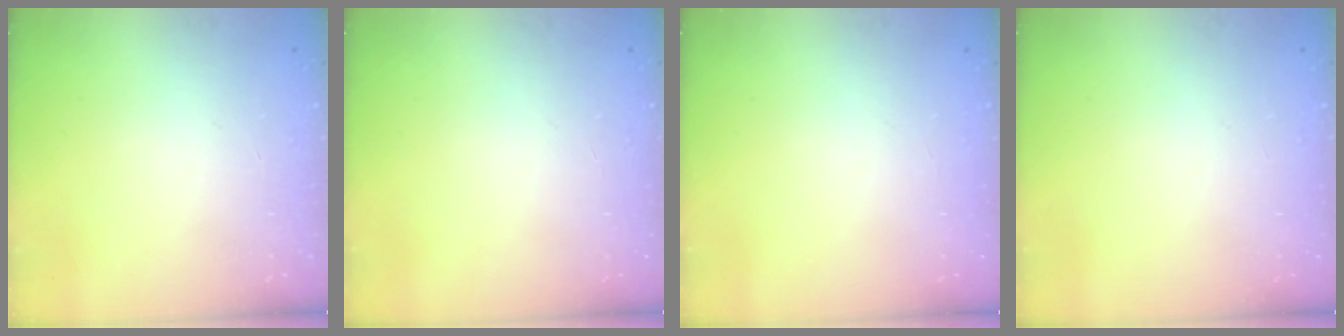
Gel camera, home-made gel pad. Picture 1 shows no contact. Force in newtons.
{"total": 0.0}
{"total": 0.0}
{"total": 0.0}